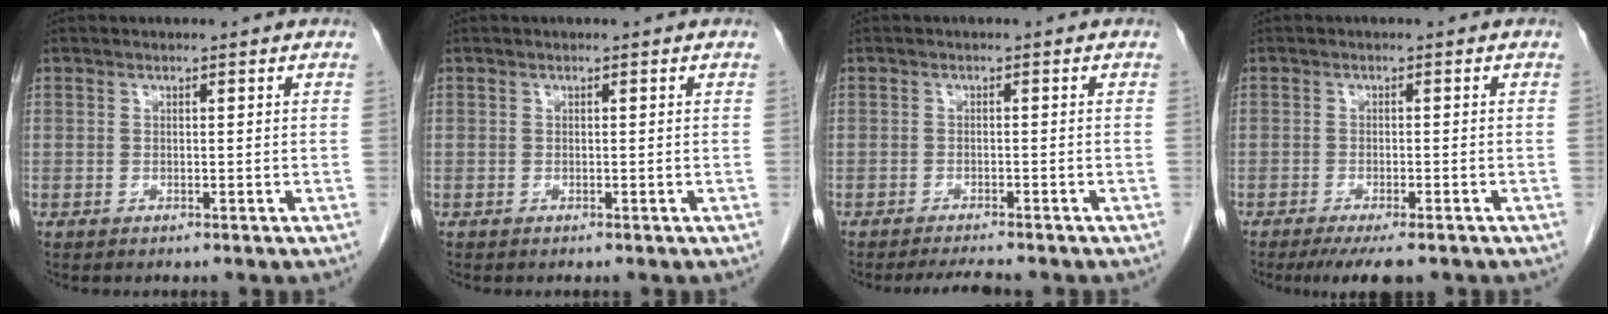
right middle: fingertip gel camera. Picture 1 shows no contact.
{"total": 0.0}
{"total": 3.4, "force": [-3.1, 0.0, 1.3], "torque": [-0.024, -0.013, -0.047]}
{"total": 6.1, "force": [-4.6, 1.1, 3.8], "torque": [-0.053, -0.013, -0.069]}